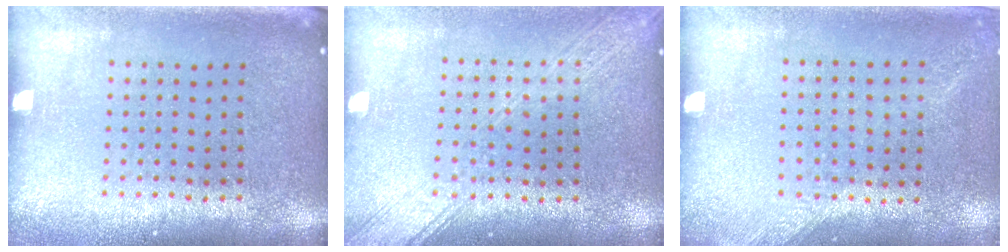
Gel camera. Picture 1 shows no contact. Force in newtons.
{"total": 2.0, "press": 2.0, "slide": 0.3}
{"total": 1.4, "press": 1.0, "slide": 0.9}